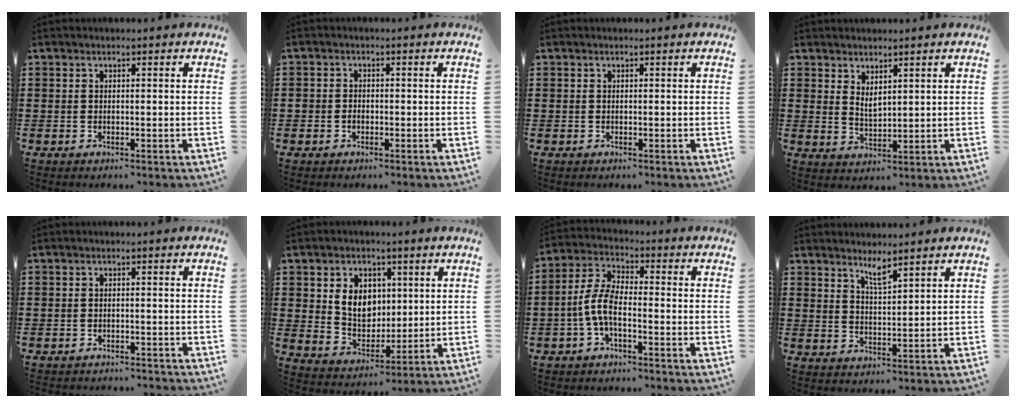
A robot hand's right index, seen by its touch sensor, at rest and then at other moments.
{"total": 1.1, "force": [-0.4, 0.9, 0.6], "torque": [-0.013, 0.000, -0.008]}
{"total": 0.0}
{"total": 2.4, "force": [1.8, 0.9, 1.2], "torque": [-0.027, 0.003, 0.034]}
{"total": 1.4, "force": [-1.4, 0.1, 0.0], "torque": [-0.005, 0.003, -0.029]}
{"total": 6.9, "force": [1.6, 5.6, 3.8], "torque": [-0.078, 0.010, 0.025]}
{"total": 6.3, "force": [-2.3, 2.0, 5.5], "torque": [-0.130, -0.007, -0.049]}
{"total": 2.9, "force": [2.5, 0.3, 1.3], "torque": [-0.031, 0.003, 0.046]}